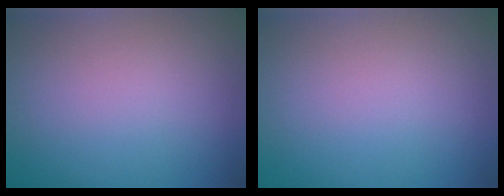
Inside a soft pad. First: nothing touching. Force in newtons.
{"total": 0.0}